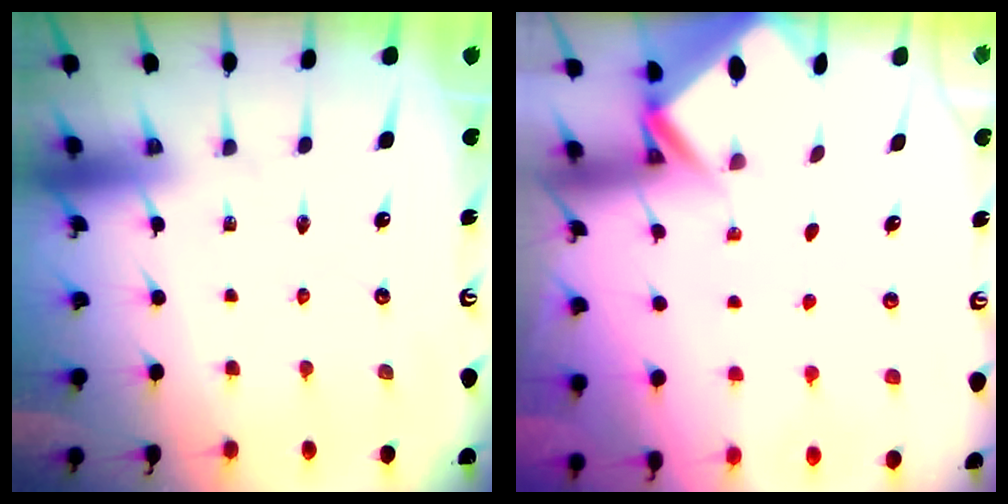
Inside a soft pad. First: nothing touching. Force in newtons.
{"total": 2.6, "press": 2.6, "slide": 0.1}